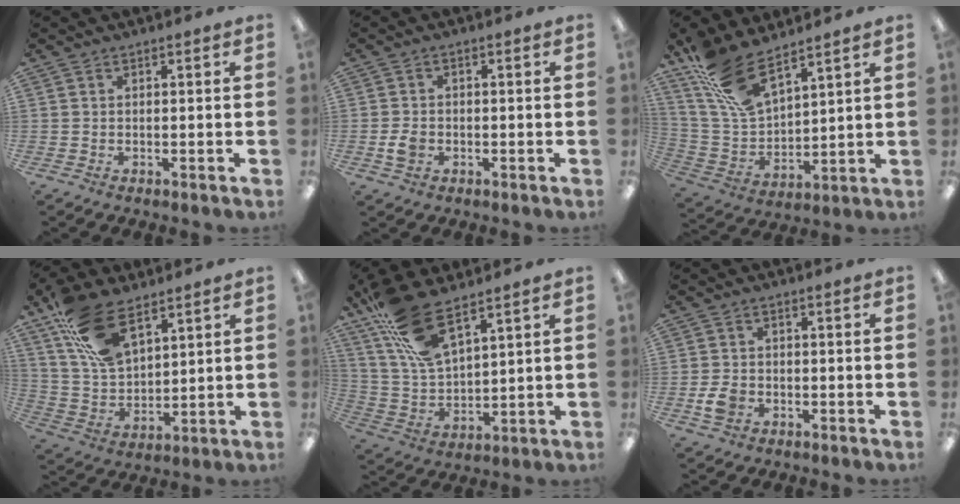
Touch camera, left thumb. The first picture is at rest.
{"total": 3.1, "force": [-0.9, 2.3, 1.9], "torque": [-0.038, 0.002, -0.017]}
{"total": 15.3, "force": [11.3, 6.1, 8.3], "torque": [-0.193, -0.051, 0.211]}
{"total": 16.4, "force": [10.1, 8.5, 9.8], "torque": [-0.201, -0.030, 0.189]}
{"total": 15.6, "force": [10.7, 5.6, 9.9], "torque": [-0.229, -0.043, 0.193]}
{"total": 4.2, "force": [-1.5, 3.1, 2.5], "torque": [-0.052, 0.003, -0.026]}